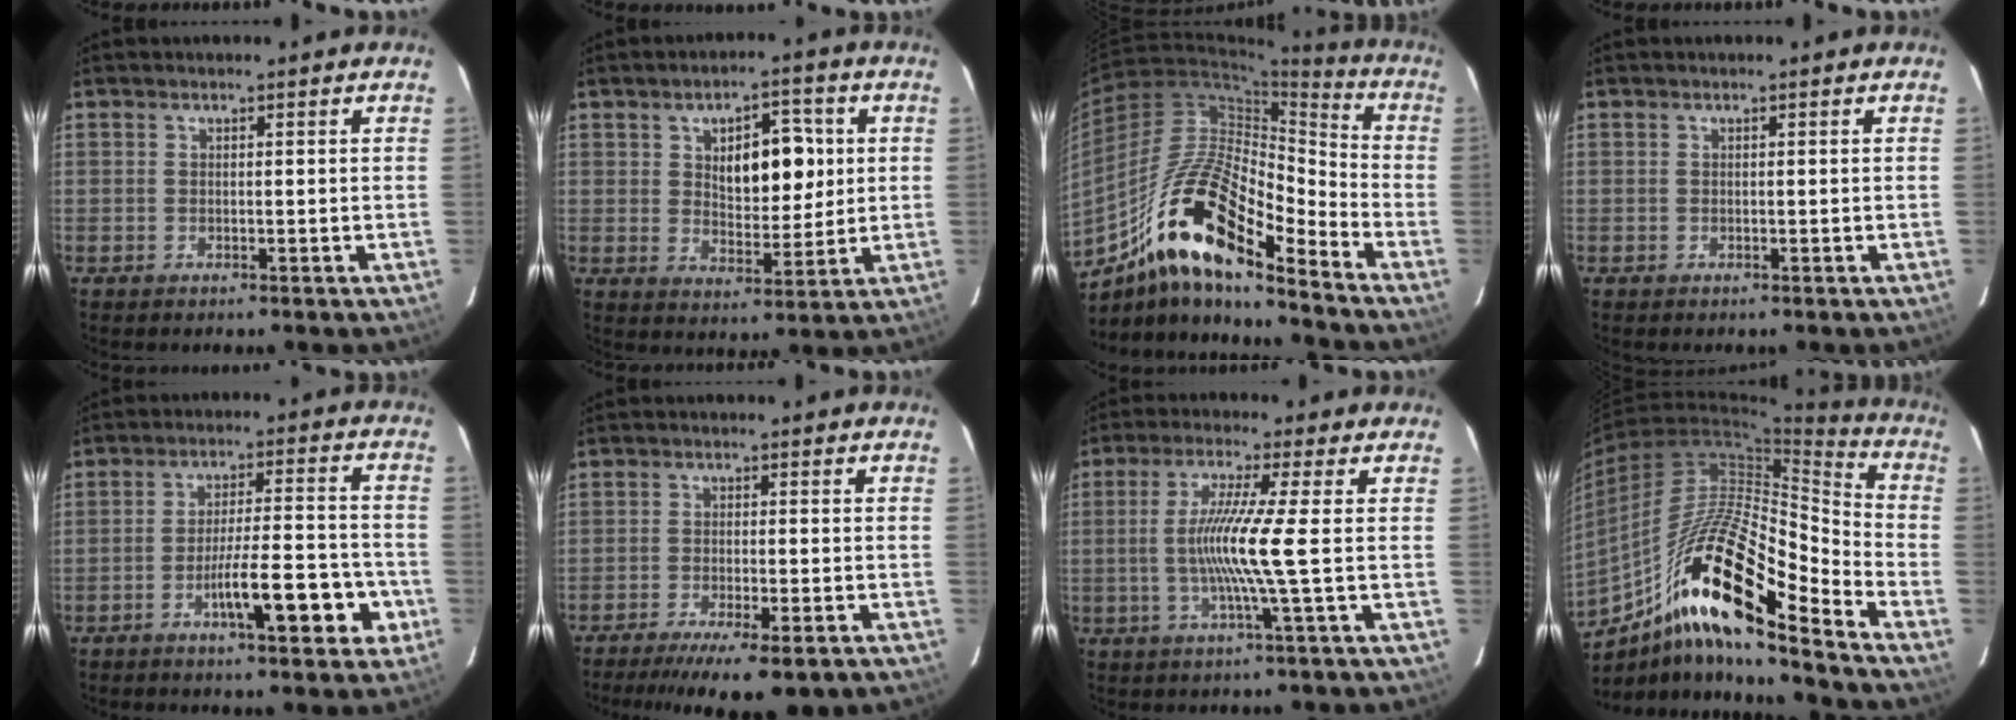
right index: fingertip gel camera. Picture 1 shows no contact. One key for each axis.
{"total": 9.4, "fx": 2.2, "fy": 4.4, "fz": 8.0, "tx": -0.115, "ty": 0.010, "tz": 0.041}
{"total": 17.2, "fx": -10.8, "fy": 4.6, "fz": 12.6, "tx": -0.228, "ty": 0.029, "tz": -0.183}
{"total": 0.0}
{"total": 11.4, "fx": -4.9, "fy": 2.1, "fz": 10.0, "tx": -0.155, "ty": 0.019, "tz": -0.070}
{"total": 12.3, "fx": -9.2, "fy": 1.9, "fz": 7.9, "tx": -0.104, "ty": -0.021, "tz": -0.136}
{"total": 8.6, "fx": -0.6, "fy": -1.8, "fz": 8.3, "tx": -0.168, "ty": -0.010, "tz": -0.013}
{"total": 21.3, "fx": -12.2, "fy": 3.5, "fz": 17.1, "tx": -0.303, "ty": 0.002, "tz": -0.206}